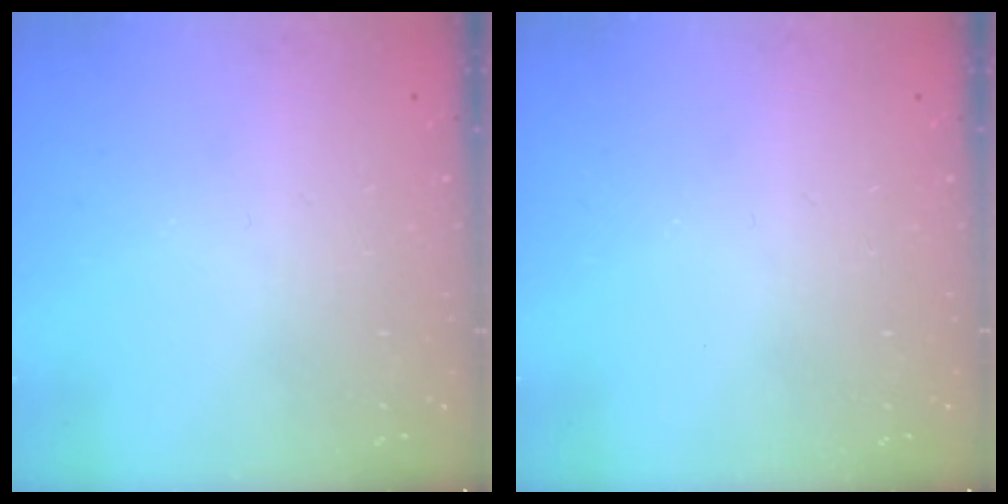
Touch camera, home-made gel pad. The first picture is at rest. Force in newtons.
{"total": 0.0}